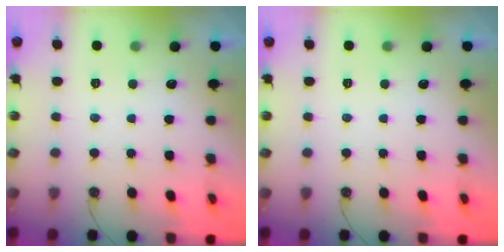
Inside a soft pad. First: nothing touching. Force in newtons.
{"total": 0.0}